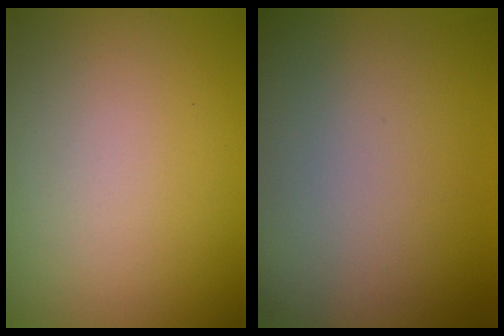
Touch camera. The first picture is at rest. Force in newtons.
{"total": 0.0}